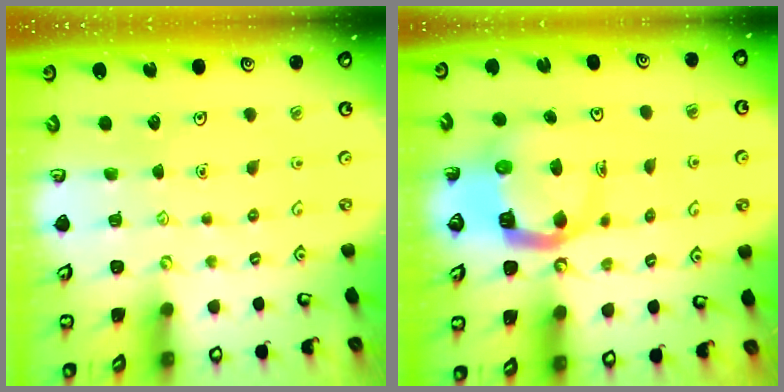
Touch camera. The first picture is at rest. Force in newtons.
{"total": 7.5, "press": 7.4, "slide": 1.0}